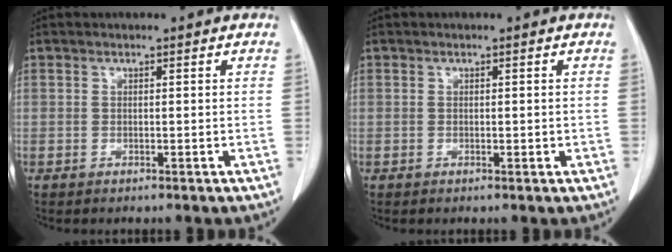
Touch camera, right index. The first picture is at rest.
{"total": 0.8, "force": [-0.1, 0.5, 0.6], "torque": [-0.005, 0.002, -0.001]}